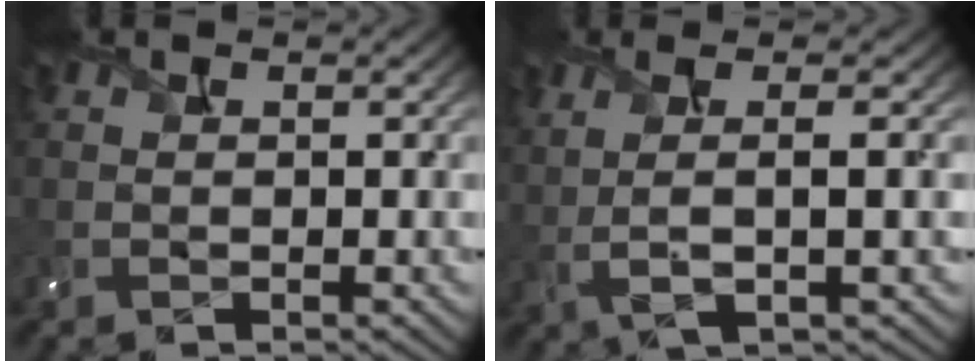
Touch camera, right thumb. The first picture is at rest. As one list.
[{"total": 4.7, "force": [0.7, 0.7, 4.6], "torque": [-0.094, 0.008, 0.013]}]